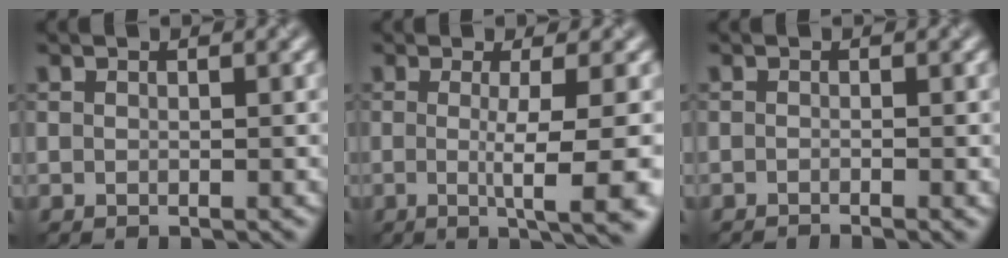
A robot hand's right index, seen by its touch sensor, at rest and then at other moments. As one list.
[{"total": 7.9, "force": [-1.4, 1.9, 7.5], "torque": [-0.091, -0.014, -0.018]}, {"total": 1.5, "force": [-1.1, 0.3, 1.0], "torque": [-0.004, -0.004, -0.021]}]